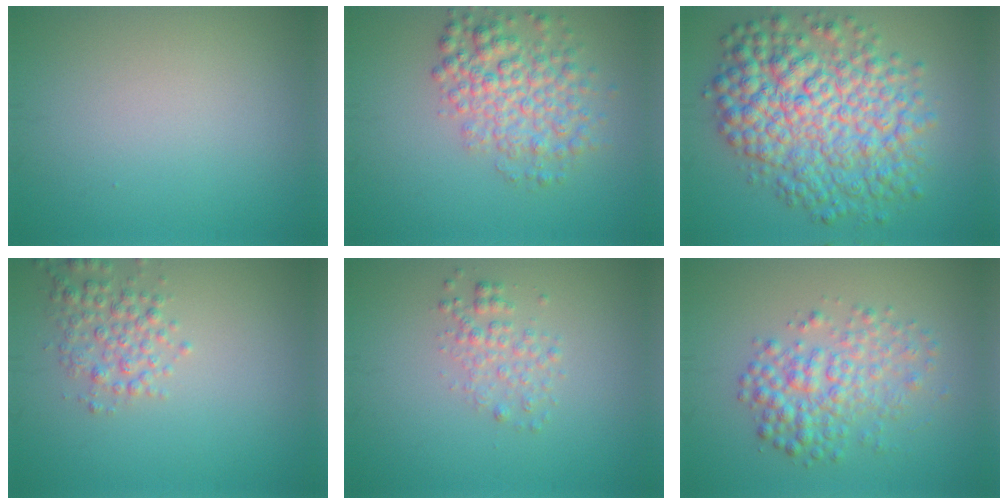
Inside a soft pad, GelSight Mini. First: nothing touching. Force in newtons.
{"total": 5.0, "press": 5.0, "slide": 0.1}
{"total": 9.9, "press": 9.9, "slide": 0.1}
{"total": 2.7, "press": 2.7, "slide": 0.0}
{"total": 1.9, "press": 1.9, "slide": 0.1}
{"total": 4.3, "press": 4.3, "slide": 0.1}